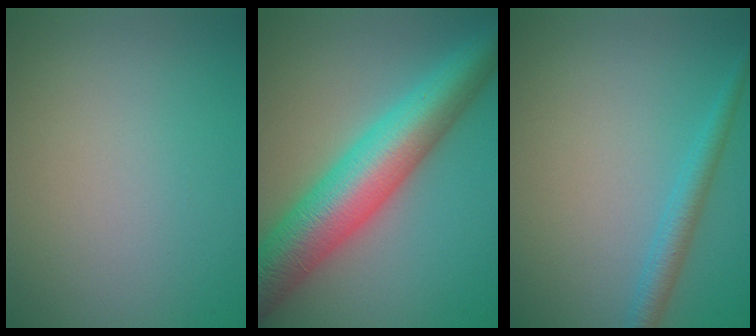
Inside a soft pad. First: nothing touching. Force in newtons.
{"total": 10.0, "press": 10.0, "slide": 0.1}
{"total": 2.2, "press": 2.2, "slide": 0.1}